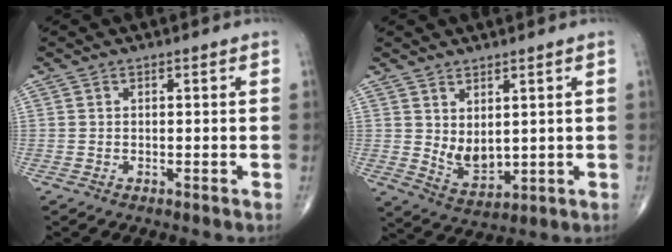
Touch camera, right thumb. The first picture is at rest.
{"total": 5.7, "force": [1.5, 3.3, 4.5], "torque": [-0.063, -0.025, 0.043]}